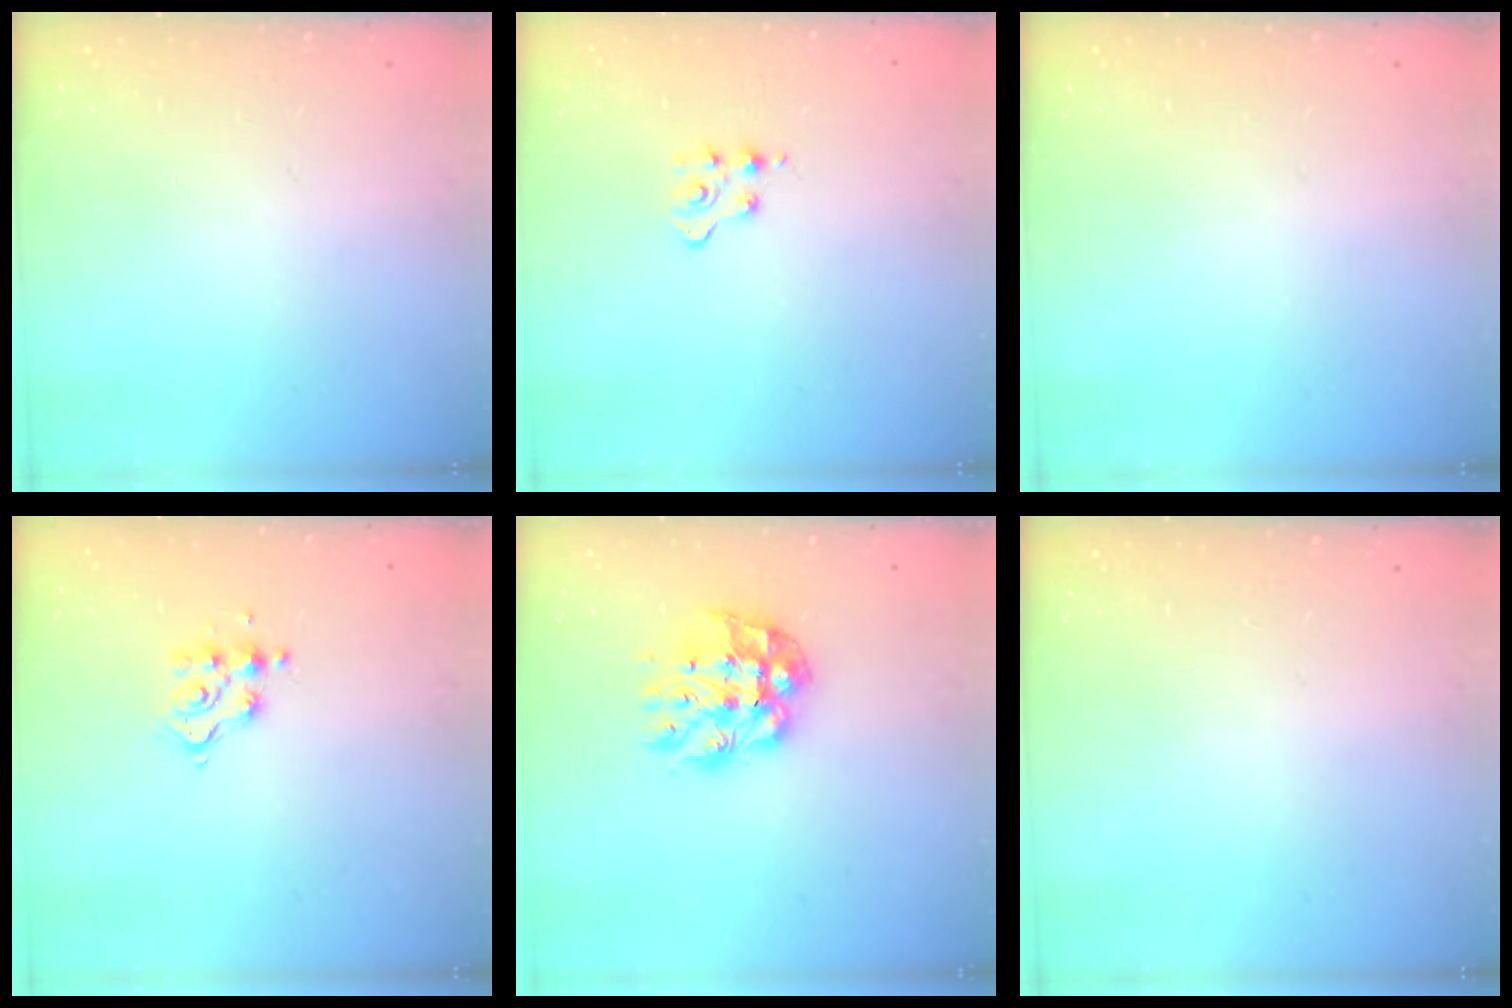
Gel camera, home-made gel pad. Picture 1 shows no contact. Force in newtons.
{"total": 3.0, "press": 3.0, "slide": 0.3}
{"total": 0.0}
{"total": 8.9, "press": 8.9, "slide": 0.7}
{"total": 11.8, "press": 11.8, "slide": 1.1}
{"total": 0.0}